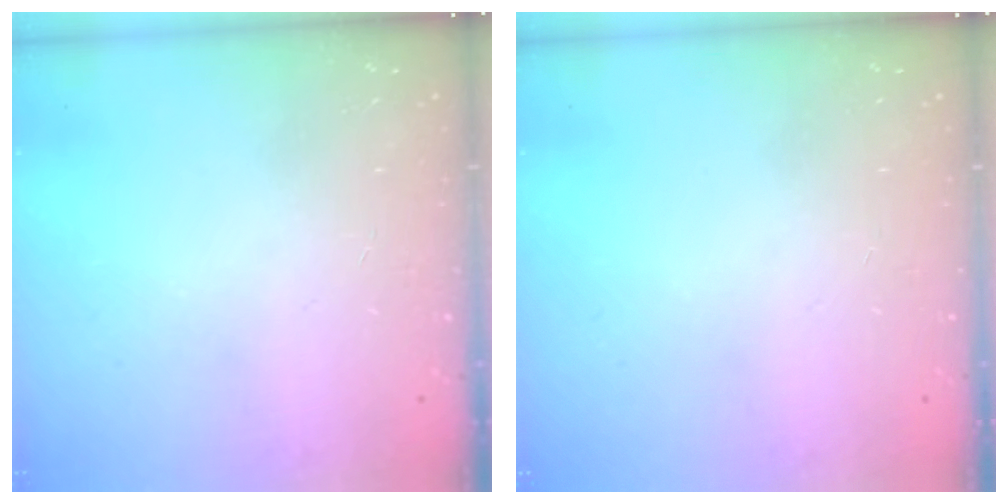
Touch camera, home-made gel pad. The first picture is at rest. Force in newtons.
{"total": 0.0}